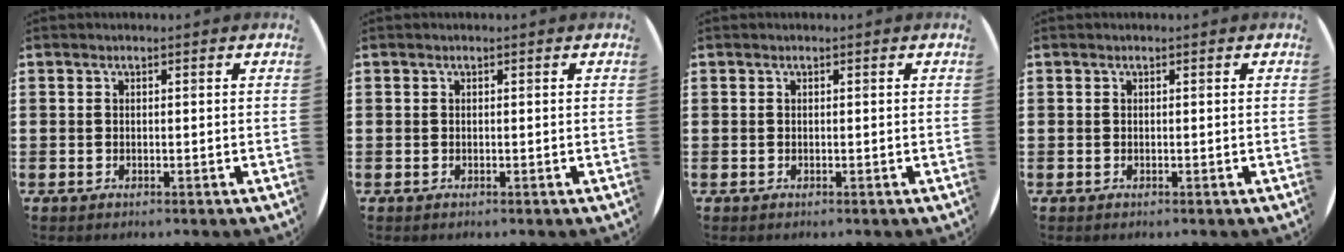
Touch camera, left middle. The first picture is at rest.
{"total": 0.0}
{"total": 0.0}
{"total": 0.0}